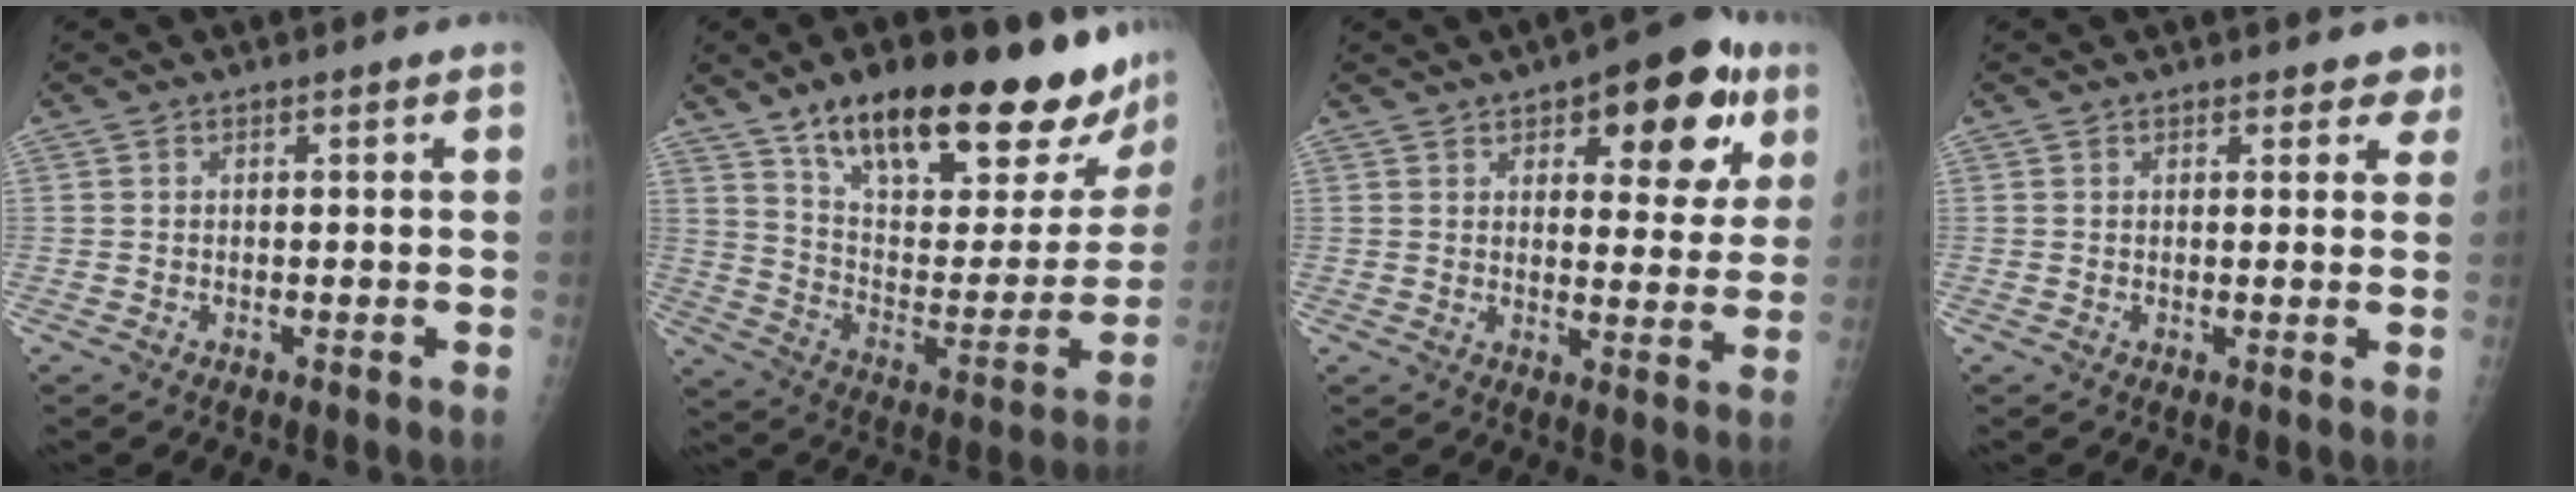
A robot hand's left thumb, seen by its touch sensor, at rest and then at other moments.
{"total": 30.0, "force": [21.4, 9.5, 18.7], "torque": [-0.242, -0.072, 0.325]}
{"total": 15.1, "force": [7.2, 6.8, 11.4], "torque": [-0.095, -0.013, 0.090]}
{"total": 3.1, "force": [2.4, 1.7, 1.1], "torque": [0.022, -0.007, 0.022]}